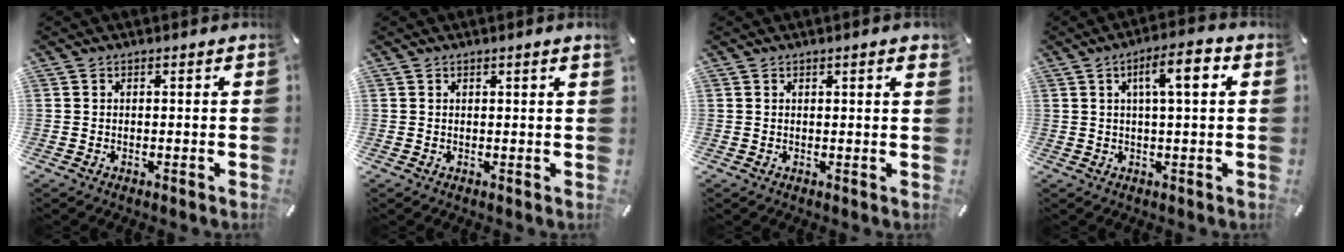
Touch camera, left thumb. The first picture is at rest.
{"total": 0.9, "force": [0.5, -0.1, 0.7], "torque": [-0.013, -0.002, 0.009]}
{"total": 1.8, "force": [0.7, 0.3, 1.6], "torque": [-0.023, 0.000, 0.009]}
{"total": 7.9, "force": [2.3, 1.8, 7.3], "torque": [-0.122, -0.002, 0.031]}